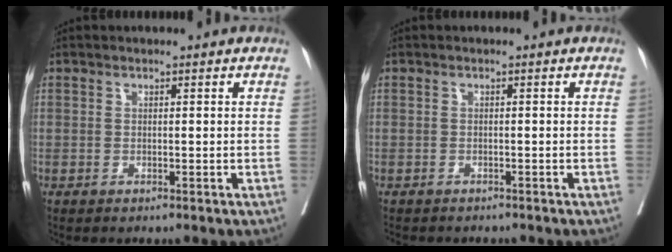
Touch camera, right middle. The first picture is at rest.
{"total": 5.2, "force": [-4.6, 1.7, 1.8], "torque": [-0.021, -0.003, -0.059]}